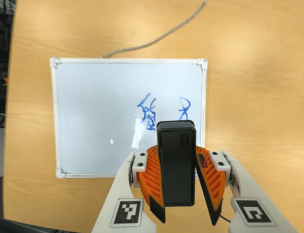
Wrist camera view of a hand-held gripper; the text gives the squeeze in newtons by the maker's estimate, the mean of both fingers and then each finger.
{"total": 8.6, "left": 8.9, "right": 8.2}